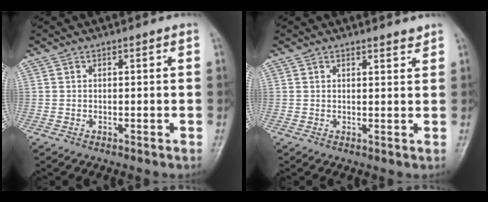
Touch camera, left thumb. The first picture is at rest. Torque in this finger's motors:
{"motor_torque": [-0.31, 0.06, -0.20, -0.07, 0.02]}